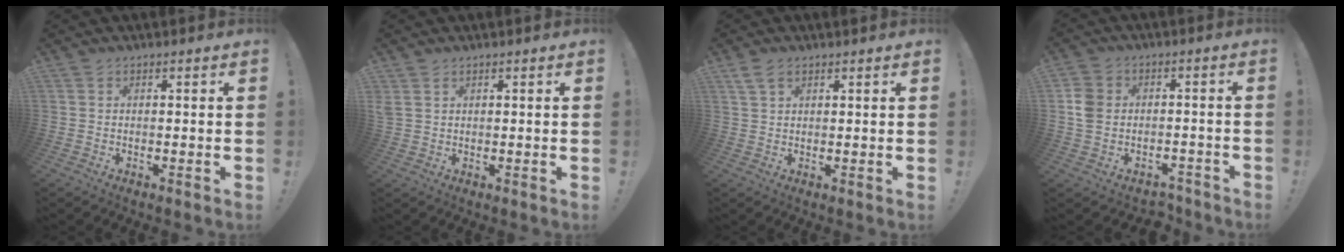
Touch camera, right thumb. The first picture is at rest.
{"total": 2.2, "force": [1.2, 1.5, 1.2], "torque": [-0.029, 0.002, 0.026]}
{"total": 3.7, "force": [2.3, 1.7, 2.4], "torque": [-0.044, -0.004, 0.044]}
{"total": 8.2, "force": [-1.8, 7.2, 3.6], "torque": [-0.065, 0.023, -0.022]}